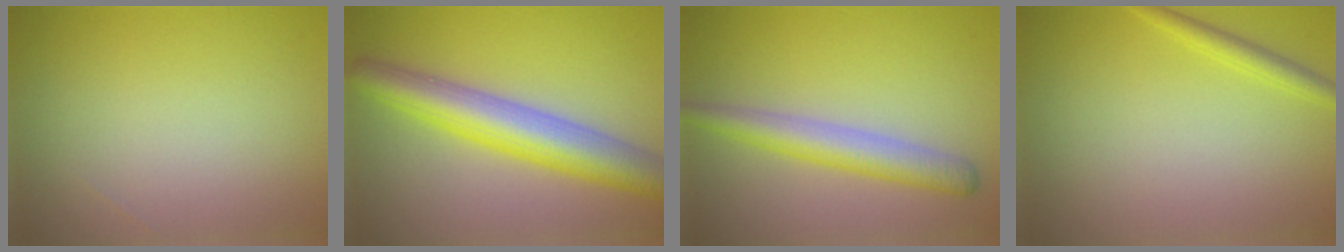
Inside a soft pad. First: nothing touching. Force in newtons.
{"total": 7.5, "press": 7.5, "slide": 0.1}
{"total": 4.1, "press": 4.1, "slide": 0.1}
{"total": 1.6, "press": 1.6, "slide": 0.1}